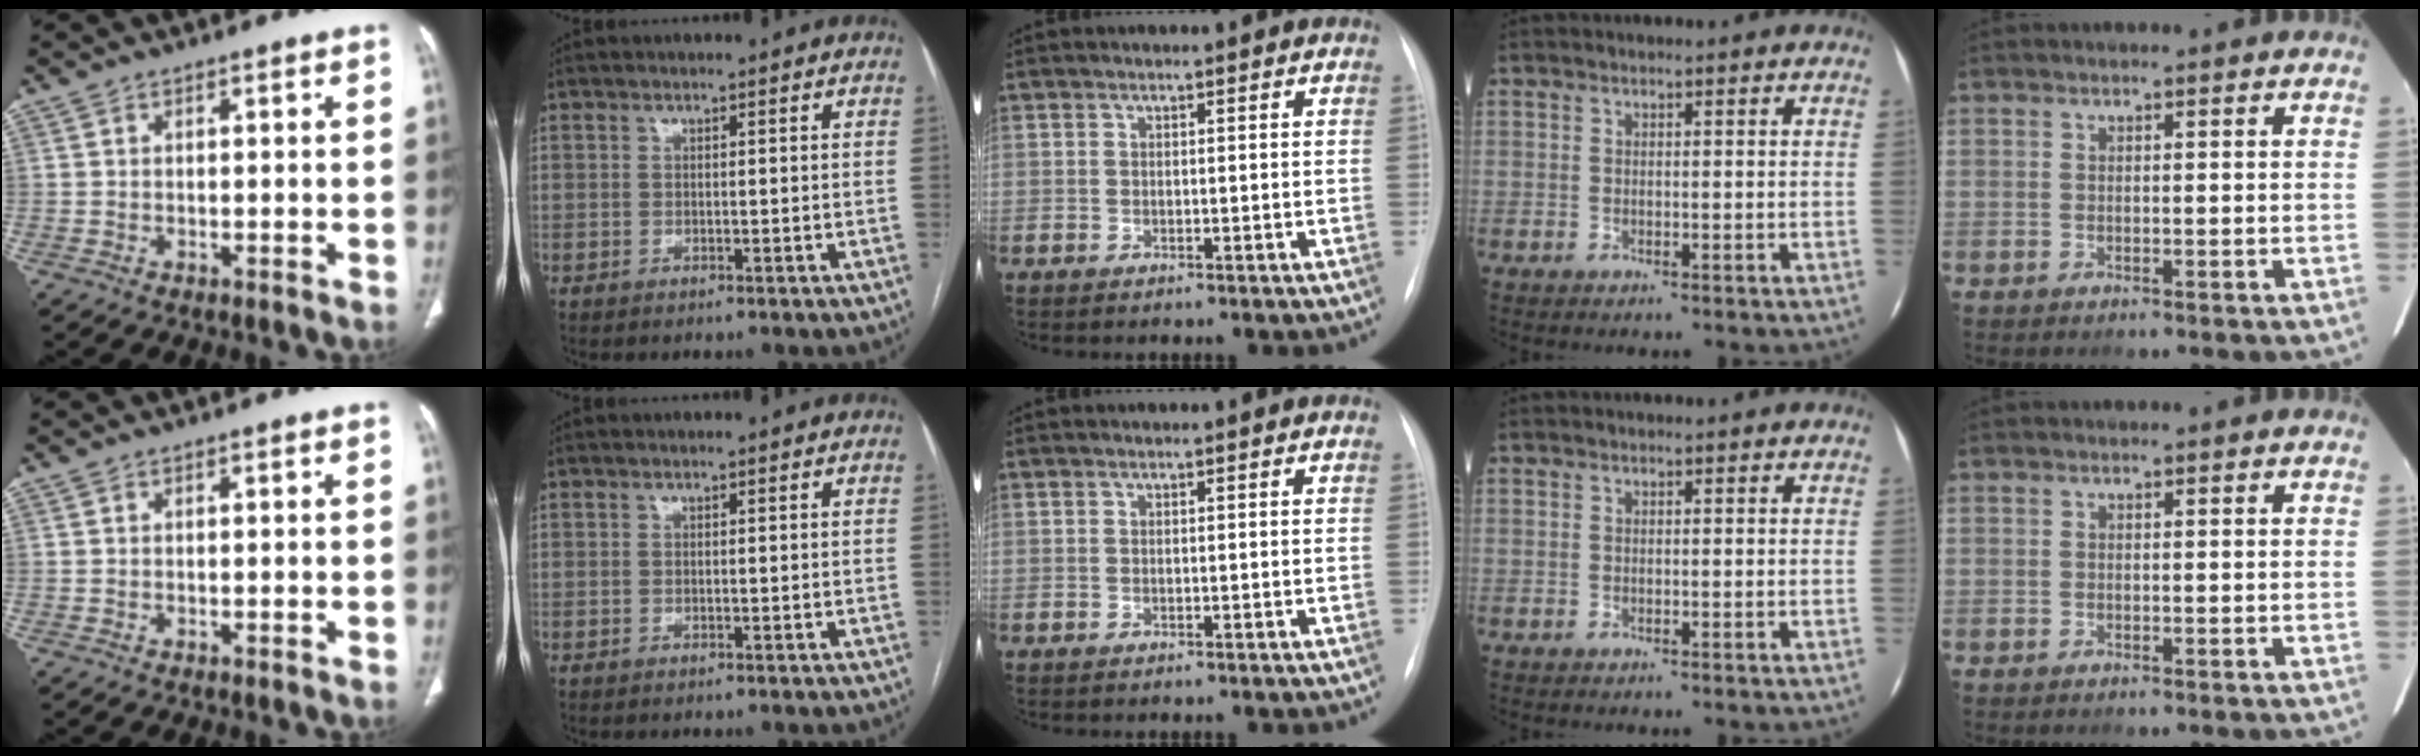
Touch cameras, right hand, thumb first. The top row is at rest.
{}